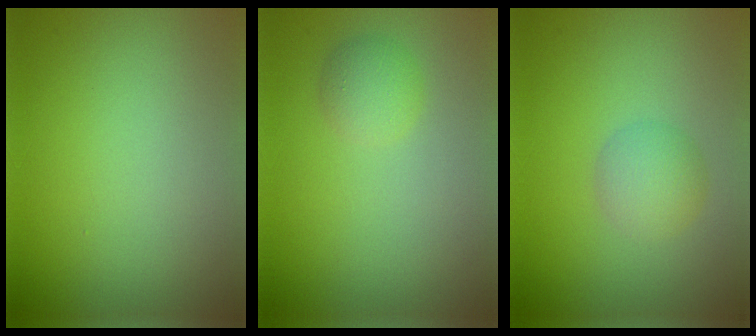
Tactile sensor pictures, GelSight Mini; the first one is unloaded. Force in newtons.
{"total": 1.7, "press": 1.7, "slide": 0.0}
{"total": 2.5, "press": 2.5, "slide": 0.1}